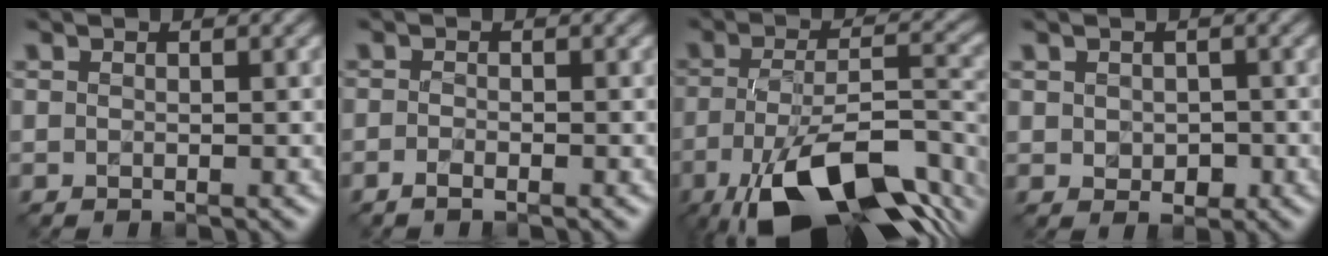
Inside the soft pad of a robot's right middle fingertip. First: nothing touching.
{"total": 0.8, "force": [-0.6, 0.2, 0.6], "torque": [-0.011, 0.000, -0.012]}
{"total": 14.3, "force": [-8.0, 5.3, 10.6], "torque": [-0.197, -0.016, -0.128]}
{"total": 1.6, "force": [0.0, 1.3, 0.8], "torque": [-0.011, -0.003, 0.002]}